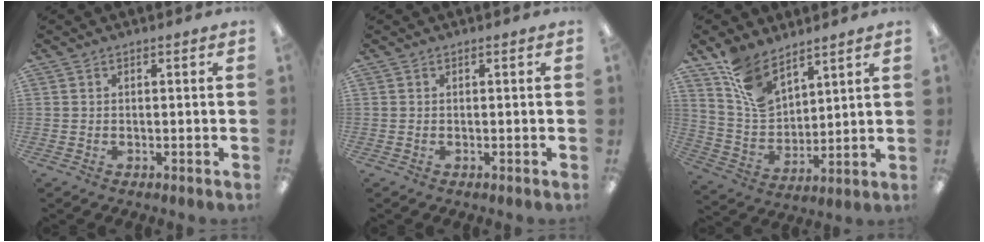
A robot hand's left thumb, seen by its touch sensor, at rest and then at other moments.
{"total": 0.0}
{"total": 11.6, "force": [8.7, 5.9, 5.0], "torque": [-0.105, -0.040, 0.168]}